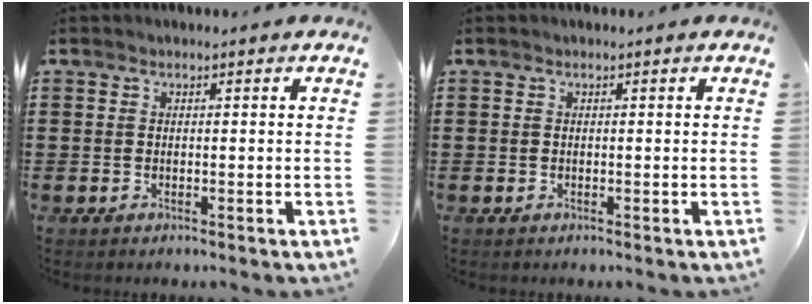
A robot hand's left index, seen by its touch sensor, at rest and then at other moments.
{"total": 0.0}